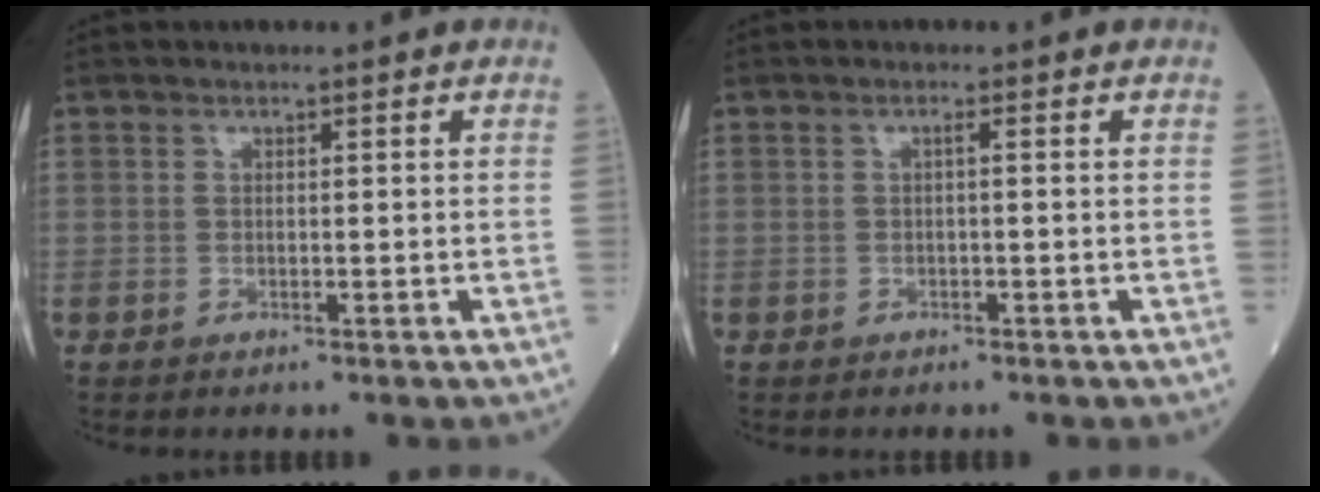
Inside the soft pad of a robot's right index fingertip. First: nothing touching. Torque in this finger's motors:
{"motor_torque": [-0.10, 0.13, 0.06, 0.02]}